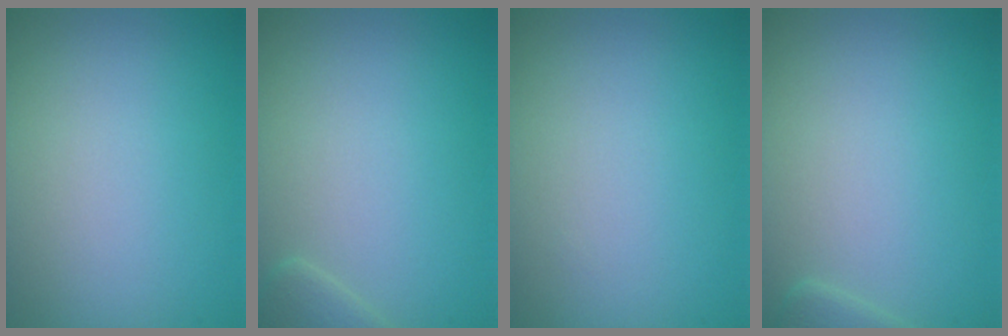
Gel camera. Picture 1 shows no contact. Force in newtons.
{"total": 1.5, "press": 1.5, "slide": 0.1}
{"total": 0.0}
{"total": 1.2, "press": 1.2, "slide": 0.1}